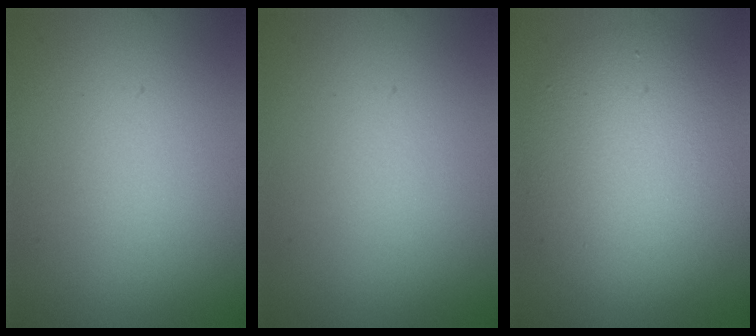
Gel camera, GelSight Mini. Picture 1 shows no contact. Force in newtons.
{"total": 0.0}
{"total": 7.8, "press": 7.8, "slide": 0.3}